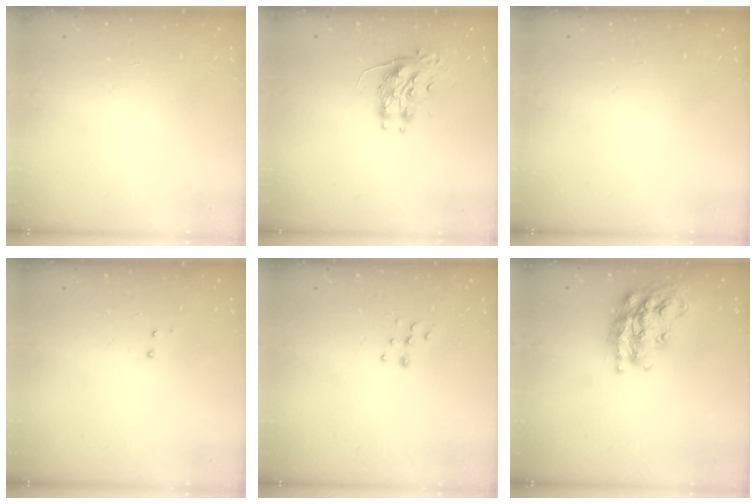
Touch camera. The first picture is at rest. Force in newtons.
{"total": 8.1, "press": 8.1, "slide": 0.1}
{"total": 0.6, "press": 0.0, "slide": 0.6}
{"total": 2.9, "press": 2.8, "slide": 0.6}
{"total": 6.2, "press": 6.1, "slide": 0.7}
{"total": 19.4, "press": 19.4, "slide": 1.4}